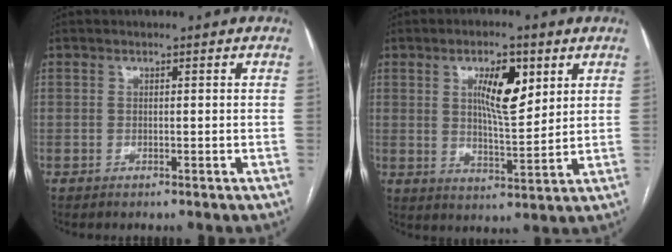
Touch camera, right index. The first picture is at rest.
{"total": 8.6, "force": [3.3, 2.5, 7.5], "torque": [-0.127, 0.001, 0.059]}